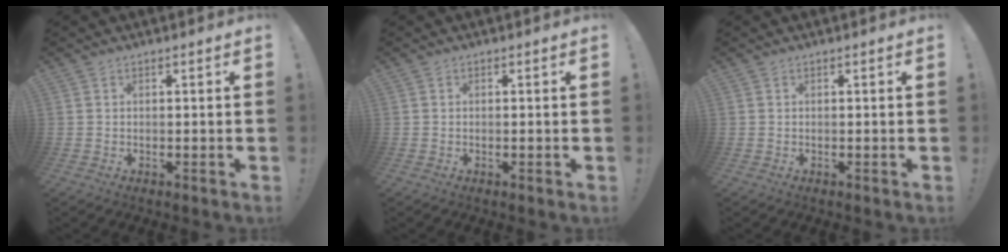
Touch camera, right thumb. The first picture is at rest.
{"total": 0.0}
{"total": 0.0}